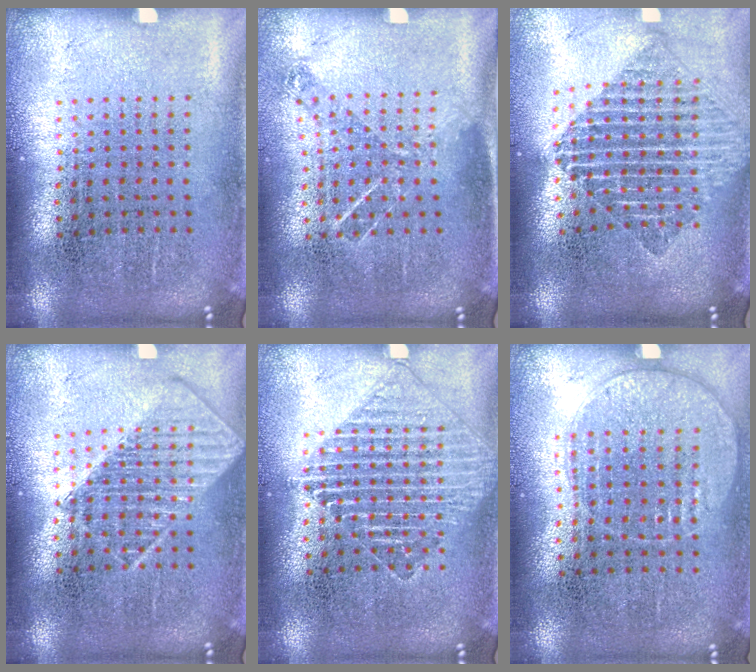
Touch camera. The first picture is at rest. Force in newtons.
{"total": 0.9, "press": 0.9, "slide": 0.1}
{"total": 1.8, "press": 1.5, "slide": 1.0}
{"total": 2.4, "press": 2.3, "slide": 0.4}
{"total": 1.5, "press": 1.4, "slide": 0.6}
{"total": 1.0, "press": 0.9, "slide": 0.4}